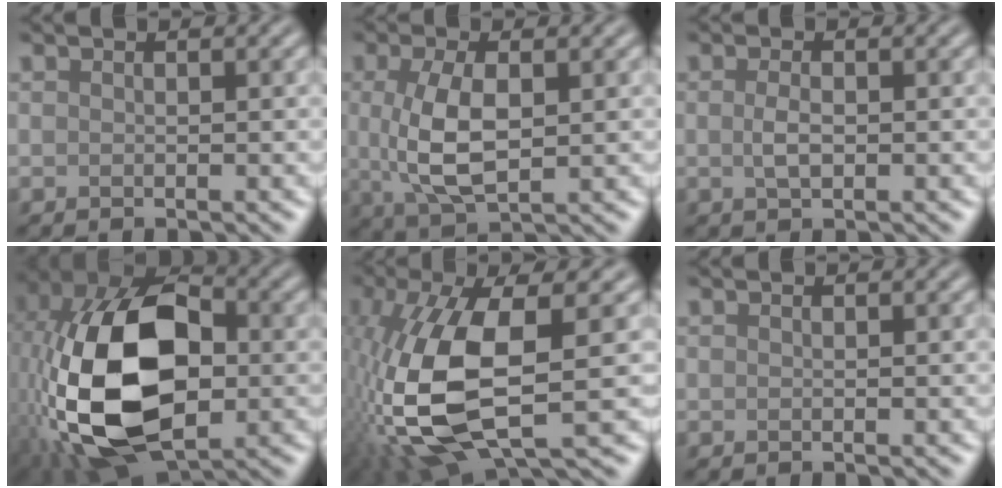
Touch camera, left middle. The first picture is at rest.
{"total": 5.4, "force": [0.4, 2.5, 4.8], "torque": [-0.114, 0.000, 0.011]}
{"total": 1.4, "force": [-0.1, 0.7, 1.3], "torque": [-0.031, 0.001, -0.002]}
{"total": 16.6, "force": [-2.4, 10.1, 13.0], "torque": [-0.275, 0.006, -0.053]}
{"total": 12.1, "force": [-1.9, 4.9, 10.9], "torque": [-0.256, -0.012, -0.035]}
{"total": 0.0}